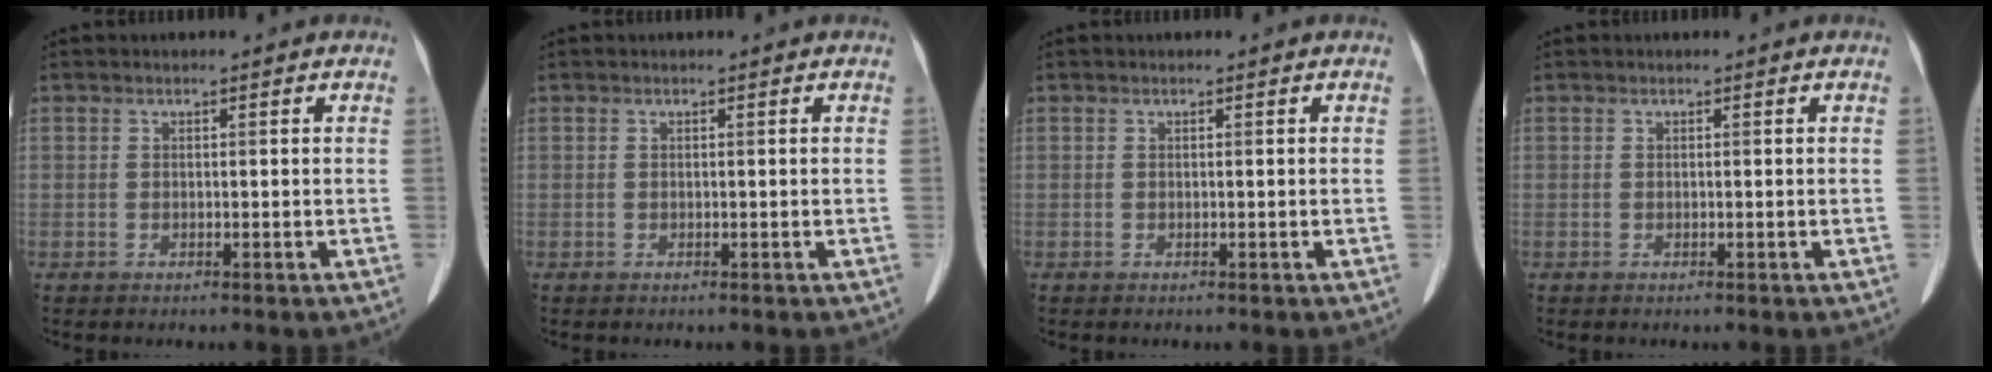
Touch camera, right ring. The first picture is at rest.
{"total": 0.0}
{"total": 0.0}
{"total": 0.0}